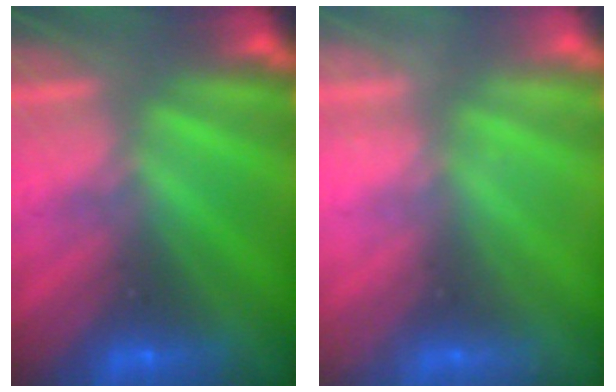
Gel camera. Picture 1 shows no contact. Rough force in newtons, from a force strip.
{"total": 2.2}